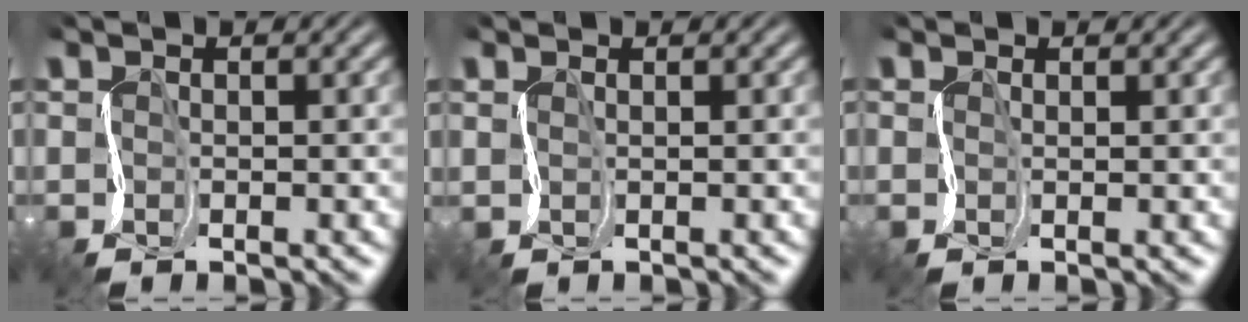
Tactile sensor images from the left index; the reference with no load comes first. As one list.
[{"total": 0.9, "force": [0.9, 0.2, -0.1], "torque": [0.001, 0.003, 0.013]}, {"total": 0.6, "force": [0.6, 0.0, 0.2], "torque": [-0.004, 0.001, 0.009]}]